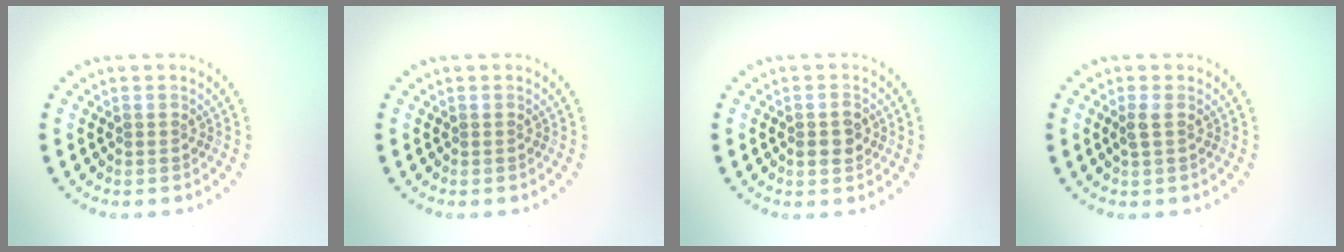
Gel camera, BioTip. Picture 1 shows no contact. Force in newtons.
{"total": 0.0}
{"total": 1.8, "press": 1.7, "slide": 0.2}
{"total": 1.0, "press": 0.9, "slide": 0.3}